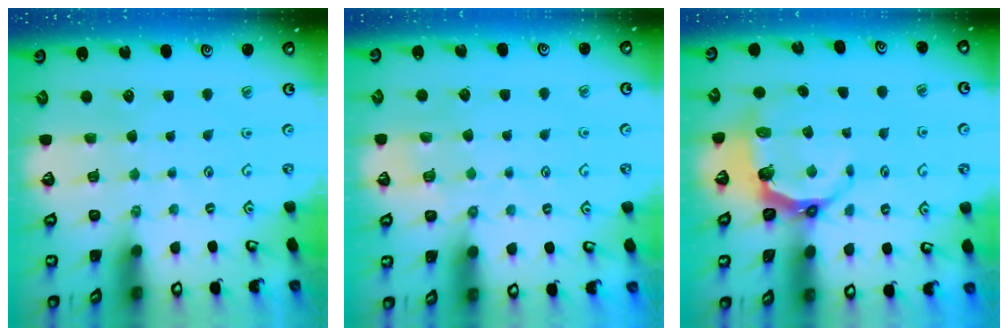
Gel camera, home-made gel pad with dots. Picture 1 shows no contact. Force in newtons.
{"total": 4.9, "press": 4.8, "slide": 1.2}
{"total": 6.4, "press": 4.9, "slide": 4.2}